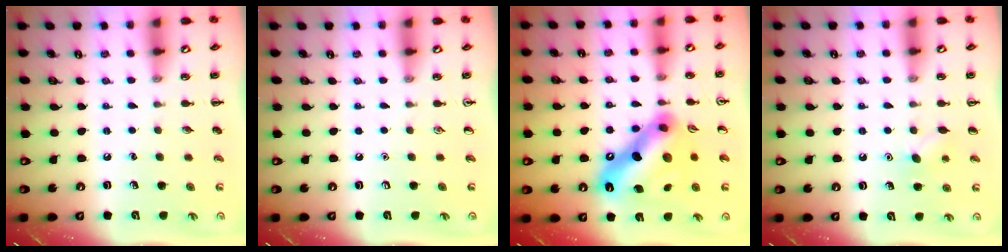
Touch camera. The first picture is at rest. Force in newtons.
{"total": 0.0}
{"total": 17.6, "press": 17.6, "slide": 0.1}
{"total": 5.6, "press": 5.4, "slide": 1.7}